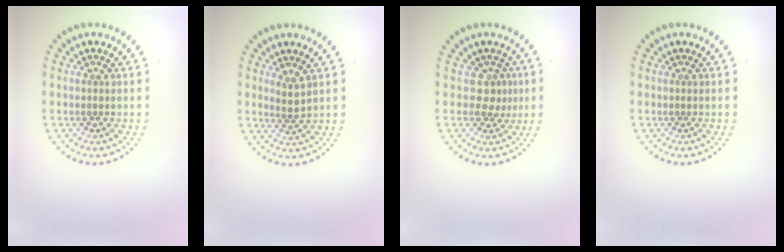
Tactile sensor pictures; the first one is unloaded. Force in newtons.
{"total": 1.9, "press": 1.5, "slide": 1.2}
{"total": 1.9, "press": 1.4, "slide": 1.3}
{"total": 0.0}